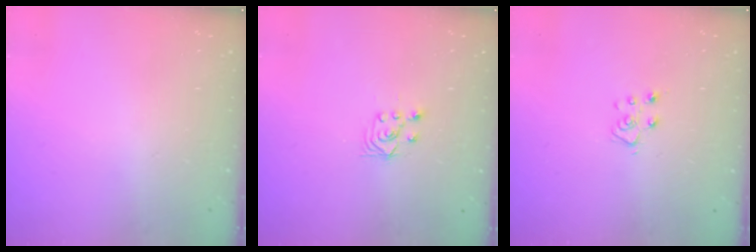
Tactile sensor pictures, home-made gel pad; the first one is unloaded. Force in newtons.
{"total": 3.4, "press": 3.2, "slide": 0.9}
{"total": 5.7, "press": 5.7, "slide": 0.5}